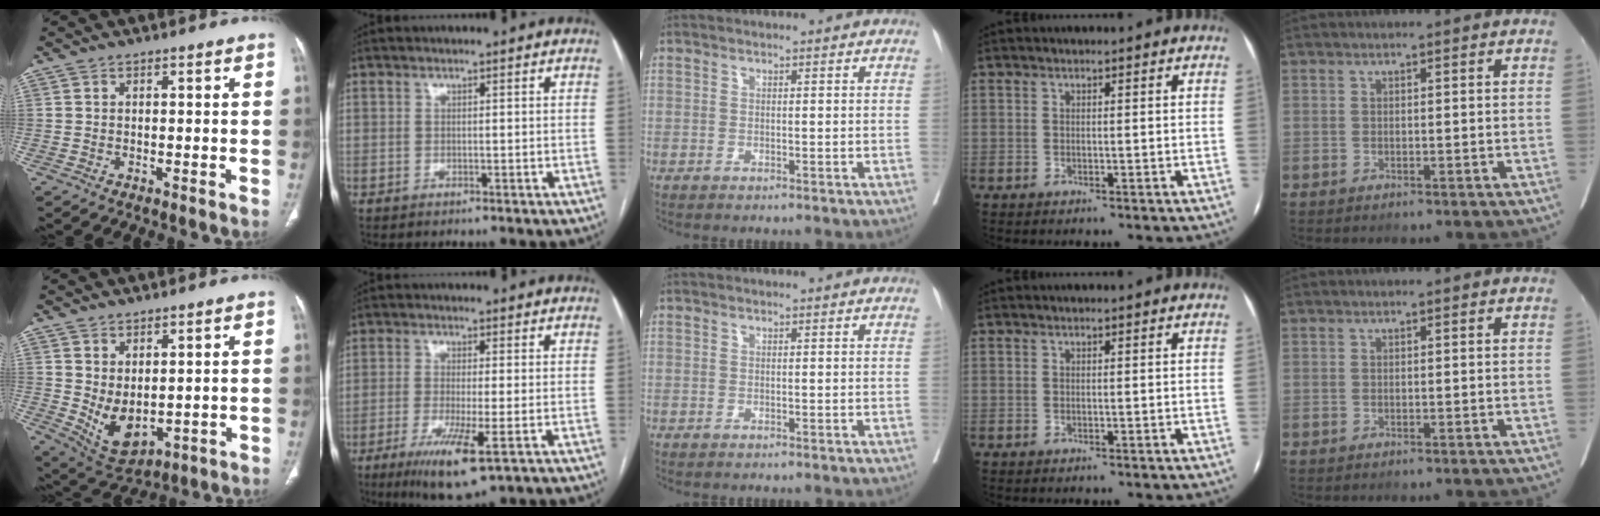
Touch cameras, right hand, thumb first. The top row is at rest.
{"thumb": {"total": 8.1, "force": [0.4, 4.9, 6.4], "torque": [-0.100, -0.014, 0.038]}, "index": {"total": 9.0, "force": [-4.2, 0.9, 7.9], "torque": [-0.146, -0.028, -0.066]}}